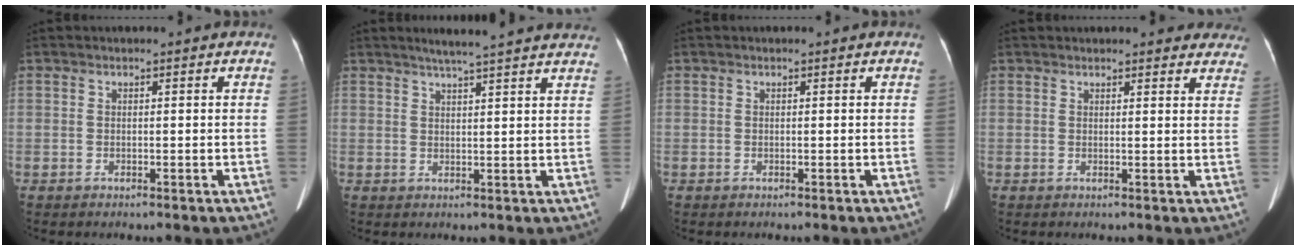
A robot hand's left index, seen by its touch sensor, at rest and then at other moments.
{"total": 13.7, "force": [12.1, 0.4, 6.3], "torque": [-0.090, 0.015, 0.143]}
{"total": 0.0}
{"total": 11.3, "force": [10.4, 2.9, 3.1], "torque": [-0.001, 0.010, 0.102]}